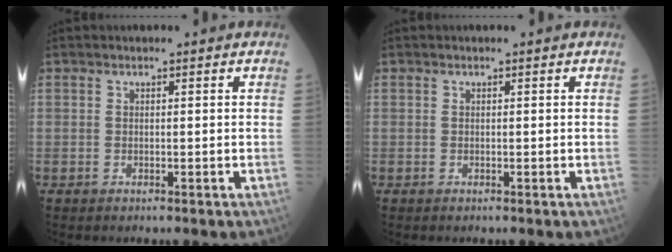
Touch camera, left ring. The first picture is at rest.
{"total": 0.0}